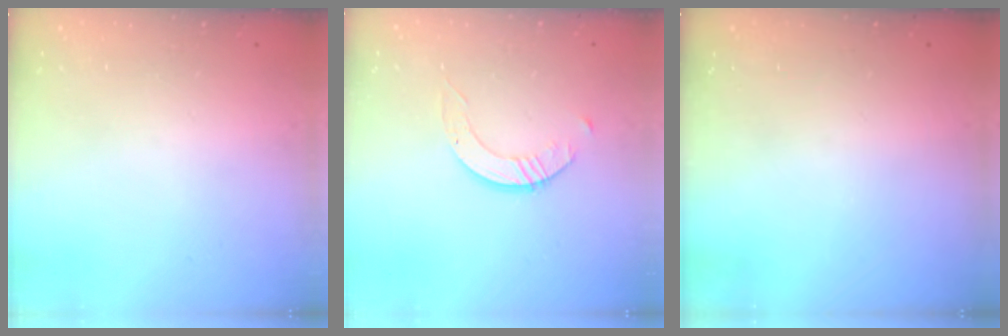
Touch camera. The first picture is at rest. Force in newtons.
{"total": 2.4, "press": 2.4, "slide": 0.3}
{"total": 0.0}